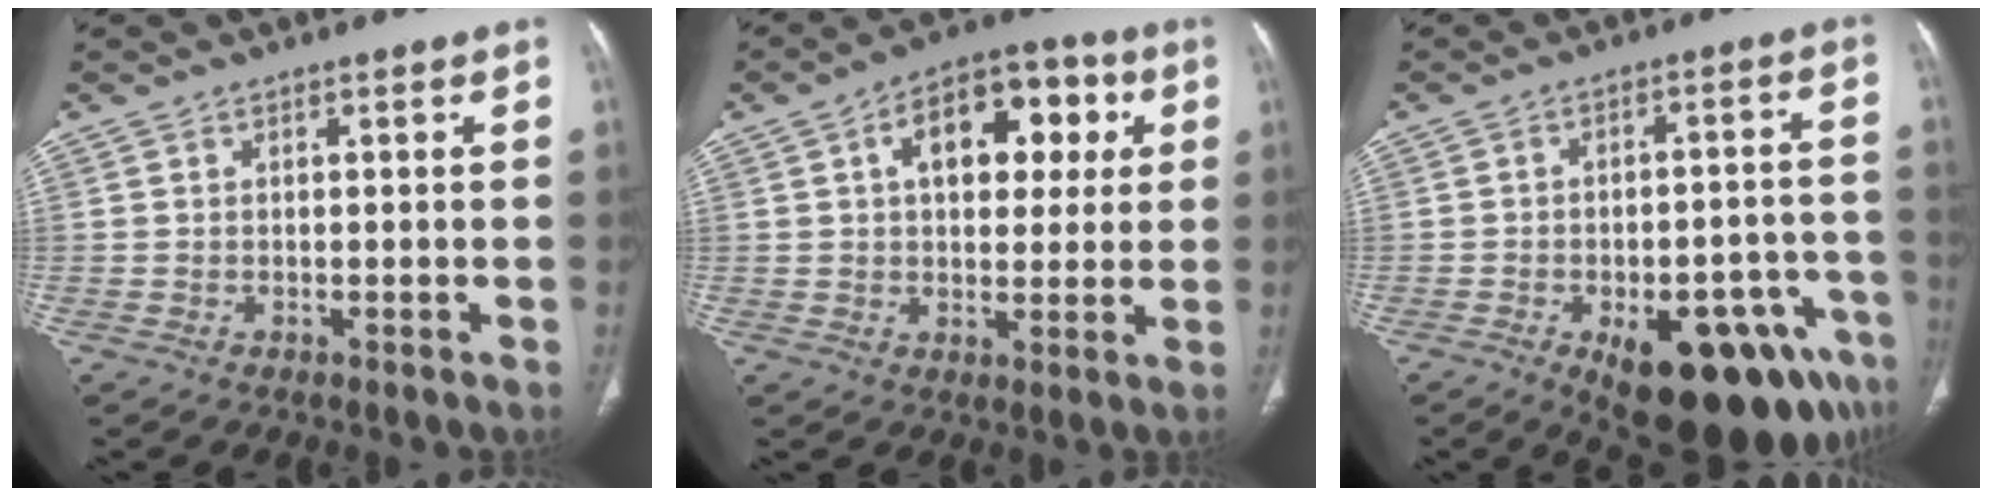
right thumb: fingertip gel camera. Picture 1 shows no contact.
{"total": 14.8, "force": [4.2, 8.9, 11.1], "torque": [-0.119, 0.016, 0.059]}
{"total": 21.9, "force": [-11.2, 9.5, 16.3], "torque": [-0.143, 0.053, -0.139]}